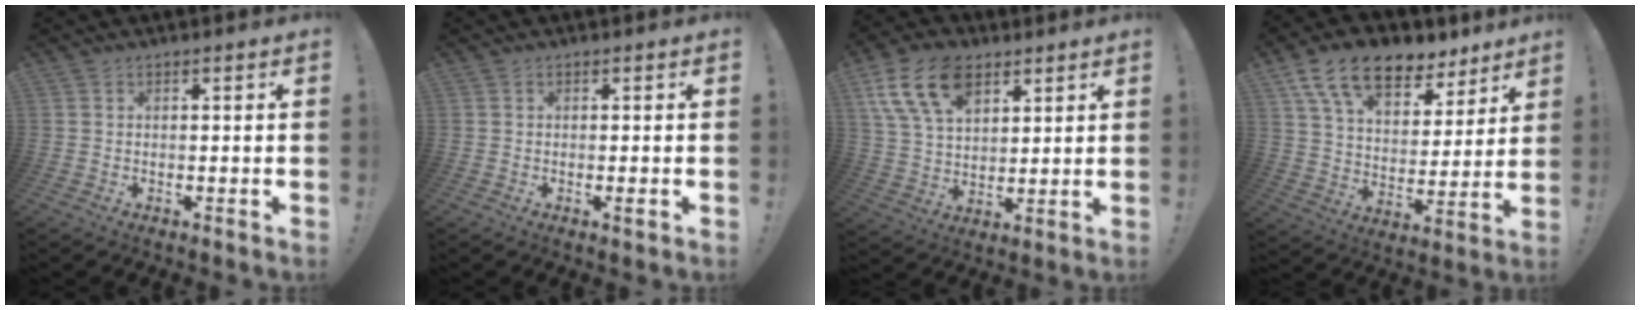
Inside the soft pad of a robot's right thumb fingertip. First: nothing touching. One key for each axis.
{"total": 1.3, "fx": -0.3, "fy": -0.1, "fz": 1.2, "tx": -0.019, "ty": -0.002, "tz": -0.006}
{"total": 16.3, "fx": 8.5, "fy": 10.0, "fz": 9.6, "tx": -0.182, "ty": -0.029, "tz": 0.162}
{"total": 16.3, "fx": 10.5, "fy": 9.0, "fz": 8.6, "tx": -0.146, "ty": -0.063, "tz": 0.192}